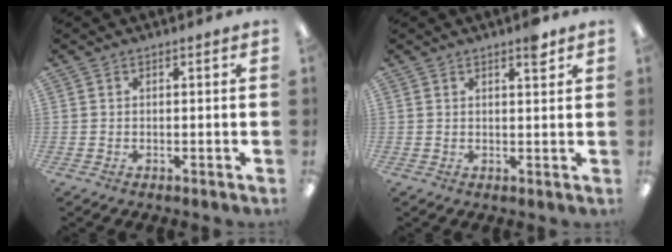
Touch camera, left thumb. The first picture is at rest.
{"total": 3.4, "force": [2.4, 0.8, 2.2], "torque": [-0.025, -0.008, 0.036]}